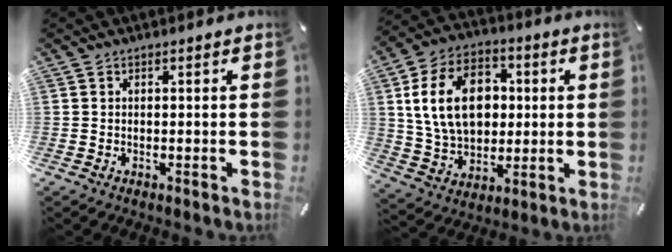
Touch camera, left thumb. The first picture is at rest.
{"total": 16.7, "force": [2.2, 12.5, 10.9], "torque": [-0.215, 0.014, 0.039]}